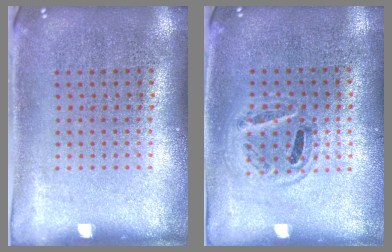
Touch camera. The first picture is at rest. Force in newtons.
{"total": 0.9, "press": 0.9, "slide": 0.3}